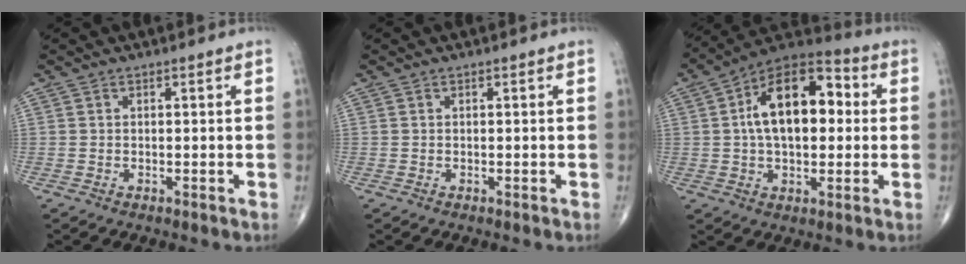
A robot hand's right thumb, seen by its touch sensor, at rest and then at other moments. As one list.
[{"total": 0.0}, {"total": 17.5, "force": [2.4, 9.8, 14.3], "torque": [-0.208, 0.031, 0.029]}]